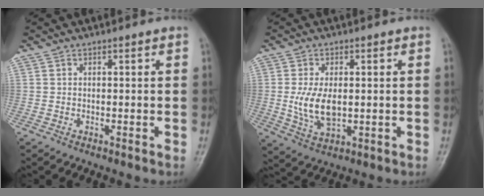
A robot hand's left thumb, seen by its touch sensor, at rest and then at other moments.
{"total": 7.9, "force": [0.0, 4.4, 6.6], "torque": [-0.127, -0.009, 0.005]}